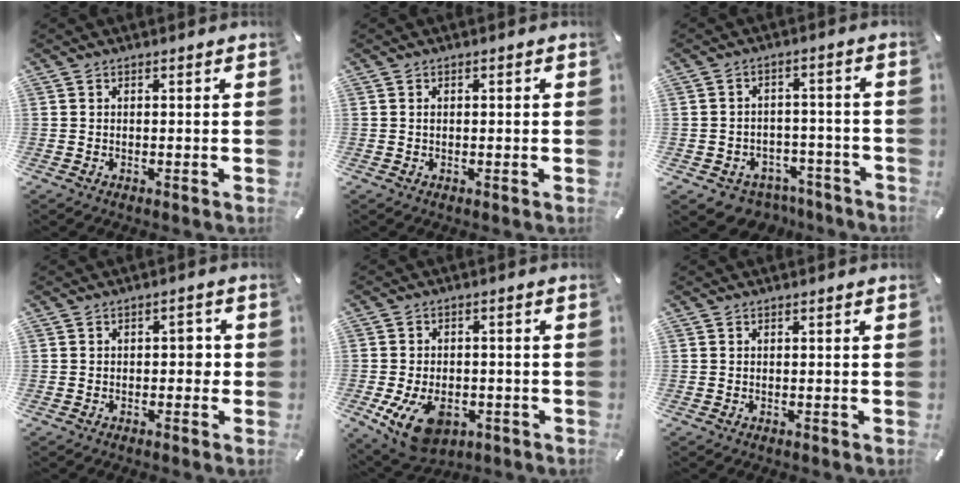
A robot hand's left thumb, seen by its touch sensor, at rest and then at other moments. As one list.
[{"total": 0.9, "force": [0.1, 0.3, 0.8], "torque": [-0.017, 0.002, 0.001]}, {"total": 5.1, "force": [-2.9, 4.1, 1.0], "torque": [-0.017, 0.024, -0.052]}, {"total": 2.9, "force": [-0.3, 1.9, 2.2], "torque": [-0.026, 0.005, -0.013]}, {"total": 10.6, "force": [-4.1, 6.9, 7.0], "torque": [-0.142, 0.006, -0.070]}, {"total": 0.0}]